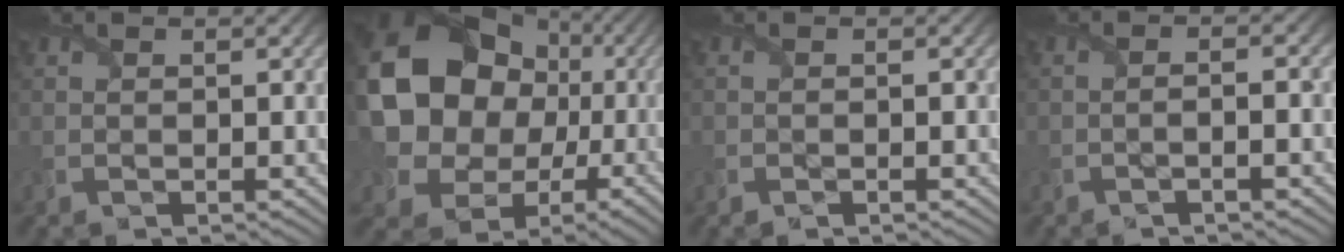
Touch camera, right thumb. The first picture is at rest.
{"total": 19.0, "force": [2.1, 16.3, 9.5], "torque": [-0.241, -0.001, 0.035]}
{"total": 1.0, "force": [-0.8, -0.1, 0.6], "torque": [-0.009, -0.005, -0.012]}
{"total": 2.4, "force": [-1.3, -0.3, 1.9], "torque": [-0.030, 0.007, -0.027]}